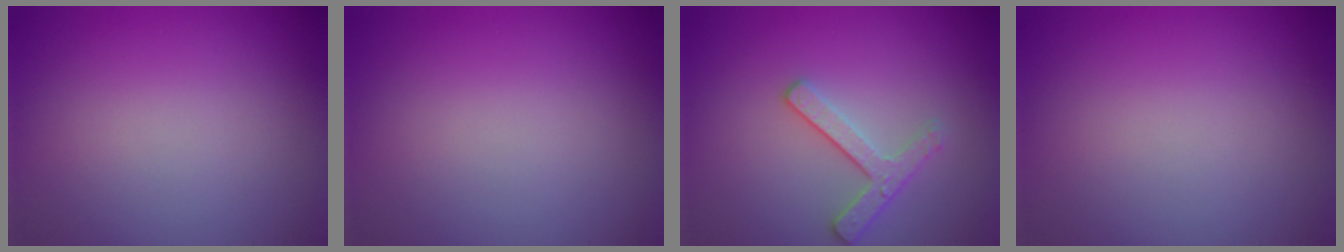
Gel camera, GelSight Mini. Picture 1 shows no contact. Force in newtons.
{"total": 0.0}
{"total": 2.5, "press": 2.4, "slide": 0.5}
{"total": 0.0}